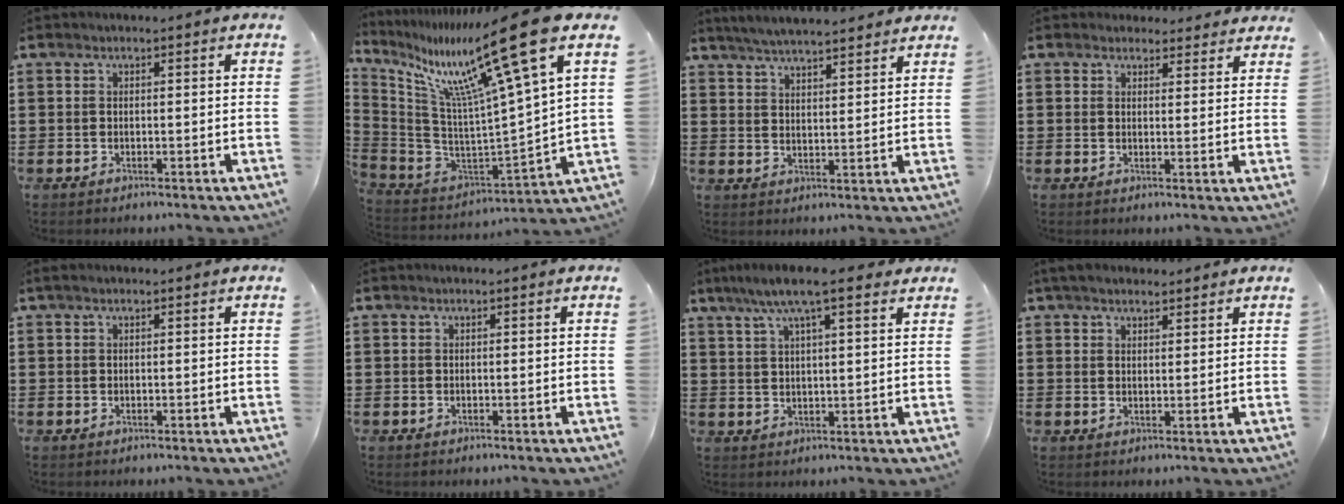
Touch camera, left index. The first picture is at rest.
{"total": 18.1, "force": [11.2, -0.1, 14.2], "torque": [-0.287, -0.071, 0.166]}
{"total": 4.7, "force": [4.6, -0.1, 1.1], "torque": [-0.036, -0.015, 0.083]}
{"total": 2.8, "force": [2.6, 1.1, 0.3], "torque": [-0.006, -0.005, 0.047]}
{"total": 0.5, "force": [-0.1, 0.2, 0.4], "torque": [-0.009, 0.000, -0.001]}
{"total": 0.0}
{"total": 8.2, "force": [5.8, 1.7, 5.6], "torque": [-0.115, -0.007, 0.101]}
{"total": 2.9, "force": [2.5, 1.1, 1.0], "torque": [-0.026, 0.006, 0.047]}